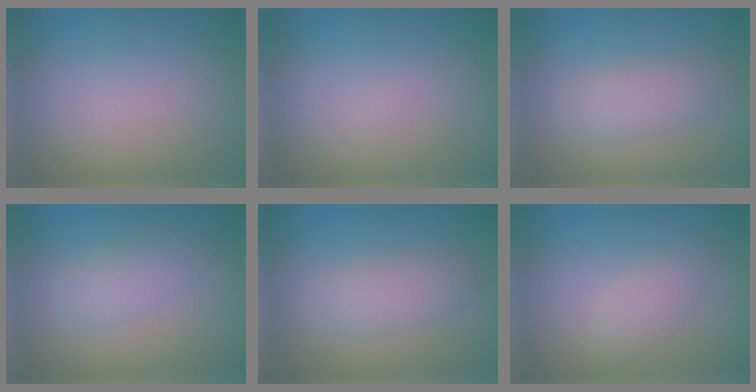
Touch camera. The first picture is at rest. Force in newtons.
{"total": 0.0}
{"total": 2.6, "press": 2.6, "slide": 0.1}
{"total": 2.6, "press": 2.6, "slide": 0.1}
{"total": 2.7, "press": 2.7, "slide": 0.2}
{"total": 2.0, "press": 2.0, "slide": 0.1}